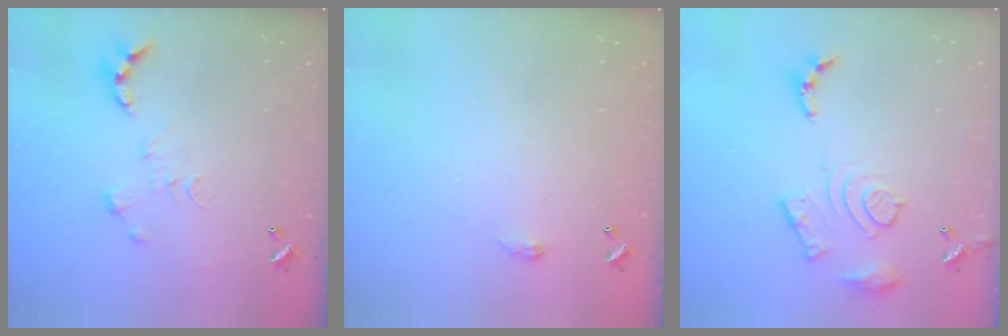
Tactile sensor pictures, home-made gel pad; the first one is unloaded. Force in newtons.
{"total": 2.8, "press": 2.7, "slide": 0.5}
{"total": 13.8, "press": 13.7, "slide": 1.2}